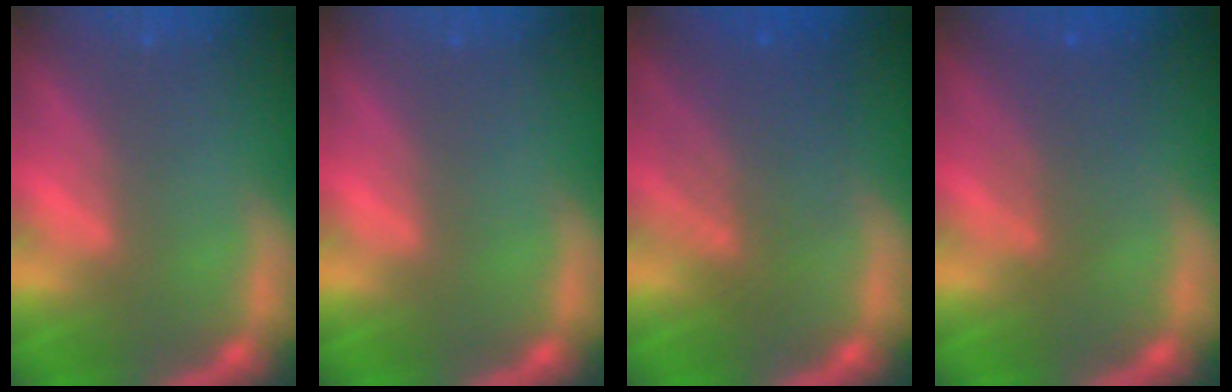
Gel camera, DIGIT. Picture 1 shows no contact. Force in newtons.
{"total": 0.0}
{"total": 6.0}
{"total": 3.6}